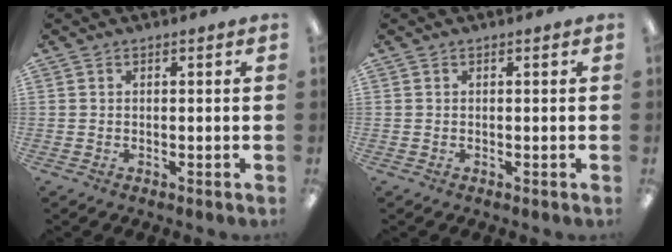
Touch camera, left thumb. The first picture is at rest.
{"total": 0.0}